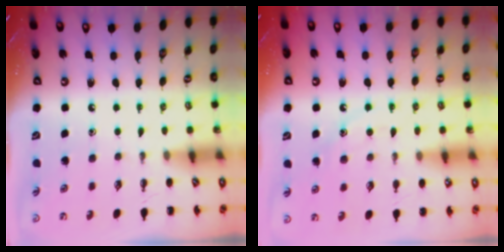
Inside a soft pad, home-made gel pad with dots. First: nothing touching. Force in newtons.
{"total": 10.0, "press": 10.0, "slide": 1.4}